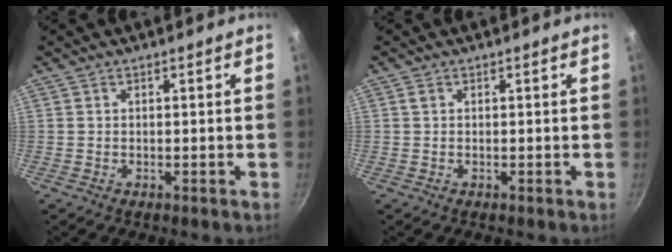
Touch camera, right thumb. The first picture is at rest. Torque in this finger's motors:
{"motor_torque": [-0.19, 0.52, 0.11, 0.74, -0.01]}